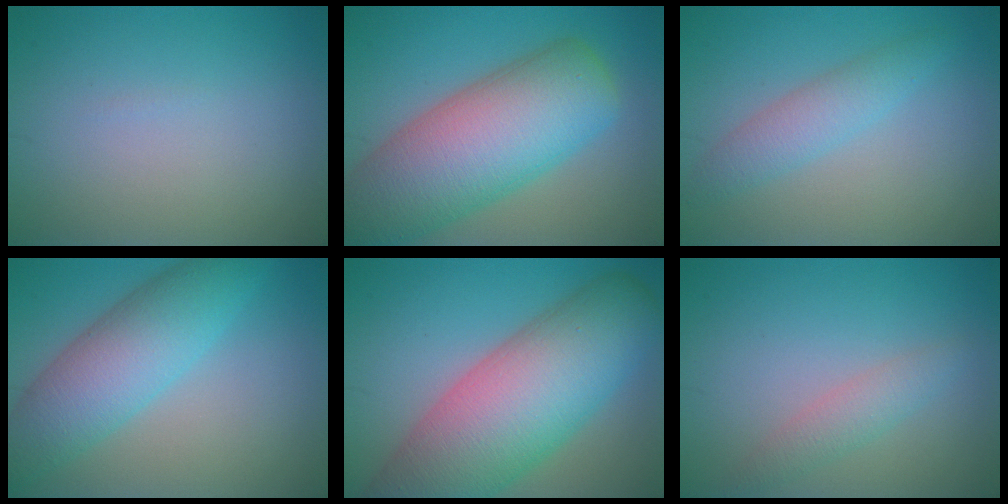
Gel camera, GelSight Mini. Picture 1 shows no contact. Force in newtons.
{"total": 12.3, "press": 12.3, "slide": 0.8}
{"total": 2.8, "press": 2.8, "slide": 0.0}
{"total": 7.1, "press": 7.1, "slide": 0.2}
{"total": 13.3, "press": 13.3, "slide": 0.6}
{"total": 2.0, "press": 2.0, "slide": 0.1}